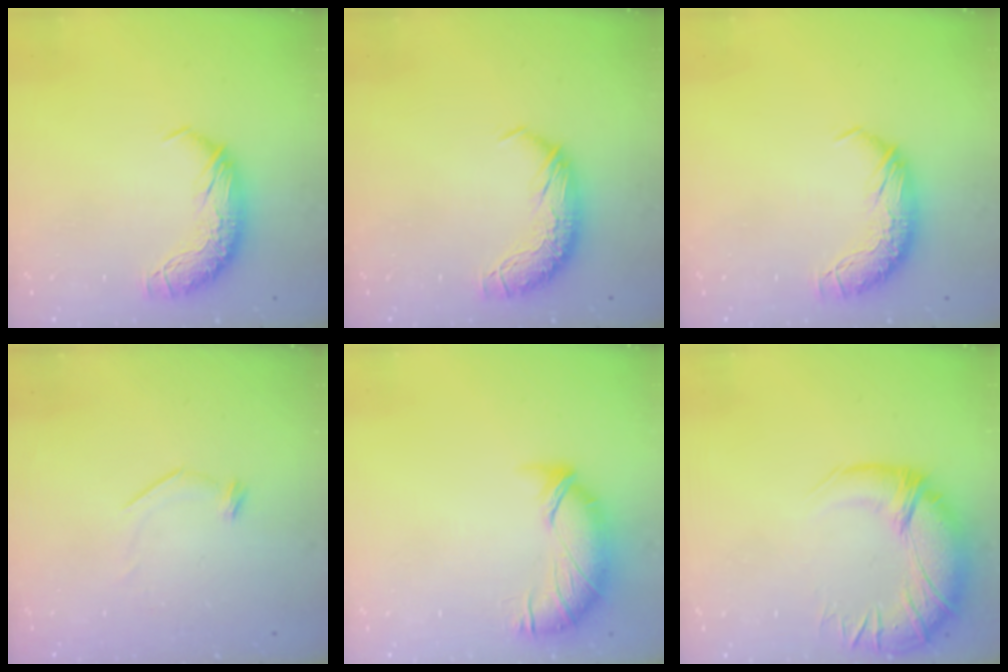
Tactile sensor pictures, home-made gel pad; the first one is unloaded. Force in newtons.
{"total": 0.0}
{"total": 0.0}
{"total": 7.7, "press": 7.7, "slide": 0.8}
{"total": 2.5, "press": 1.9, "slide": 1.7}
{"total": 5.3, "press": 3.6, "slide": 3.9}